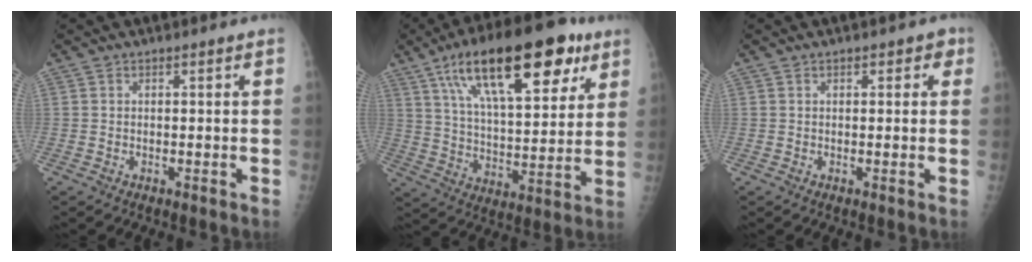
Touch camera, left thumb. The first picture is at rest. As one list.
[{"total": 25.2, "force": [13.3, 9.8, 19.0], "torque": [-0.274, -0.019, 0.220]}, {"total": 2.1, "force": [1.1, 1.3, 1.2], "torque": [0.005, 0.000, 0.010]}]